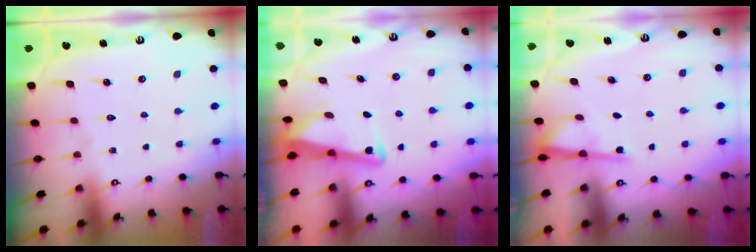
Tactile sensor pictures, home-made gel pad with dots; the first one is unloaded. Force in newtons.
{"total": 3.4, "press": 3.4, "slide": 0.3}
{"total": 2.8, "press": 2.7, "slide": 0.5}